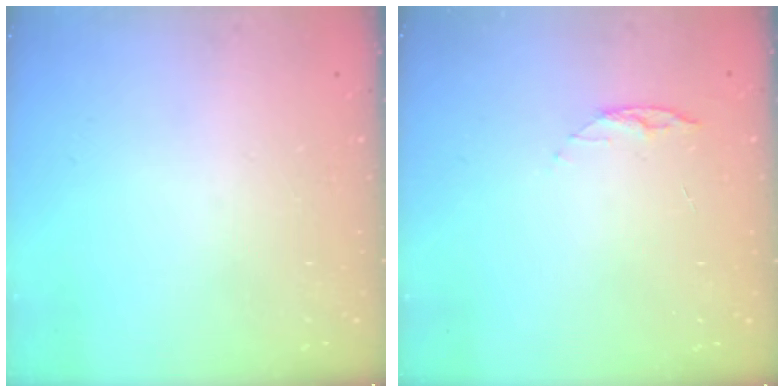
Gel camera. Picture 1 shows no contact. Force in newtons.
{"total": 4.9, "press": 4.8, "slide": 0.5}